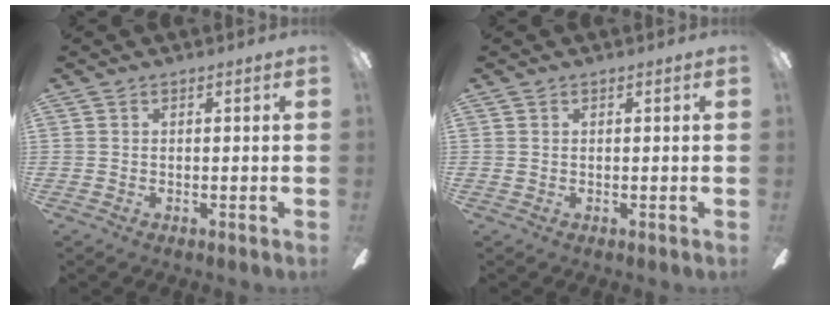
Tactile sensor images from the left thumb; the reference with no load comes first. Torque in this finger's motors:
{"motor_torque": [0.08, 0.06, 0.45, -0.18, 0.00]}